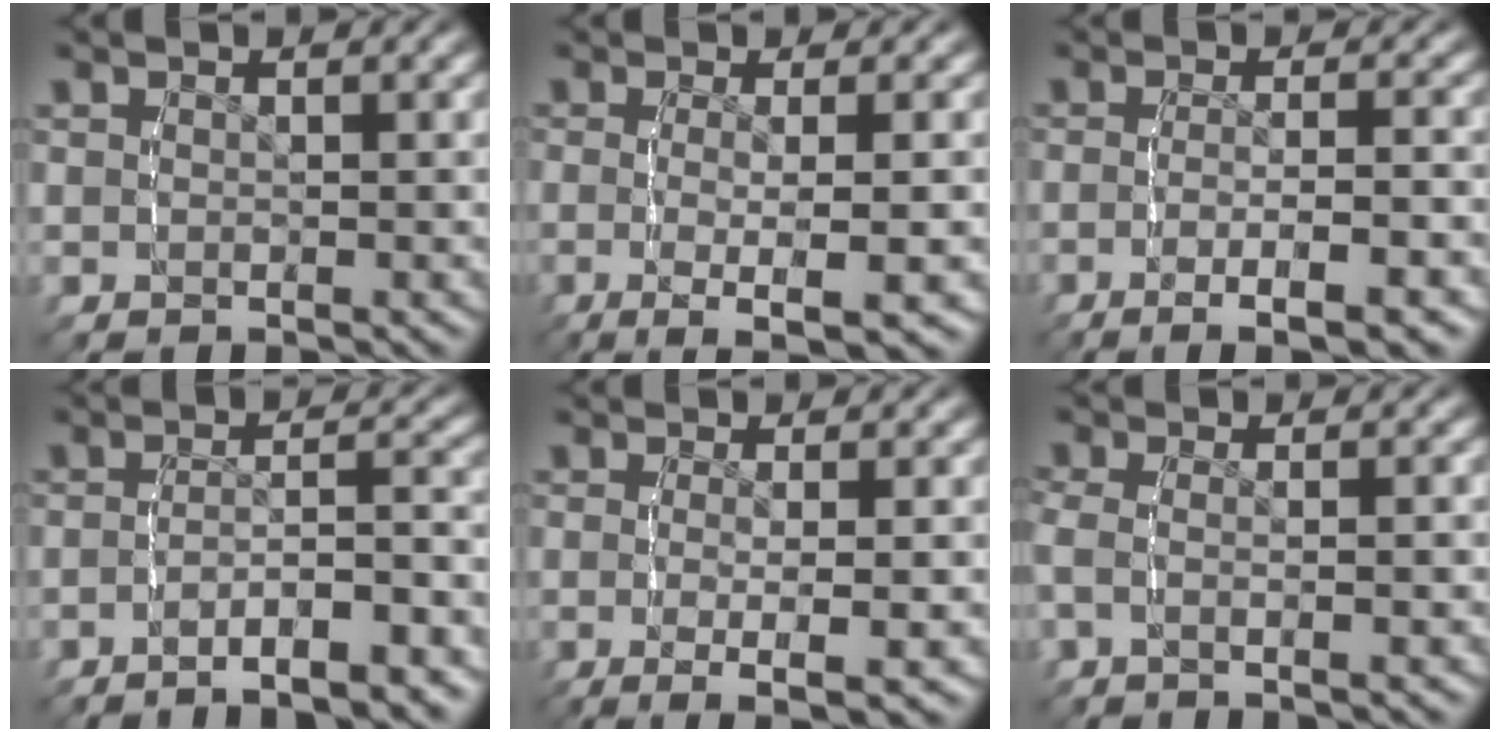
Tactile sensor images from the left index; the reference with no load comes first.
{"total": 5.9, "force": [-3.0, 1.2, 5.0], "torque": [-0.089, -0.027, -0.030]}
{"total": 5.6, "force": [-3.9, 0.9, 3.9], "torque": [-0.074, -0.016, -0.050]}
{"total": 7.2, "force": [-6.3, 1.2, 3.2], "torque": [-0.043, -0.015, -0.090]}
{"total": 4.6, "force": [-2.1, 0.7, 4.0], "torque": [-0.069, -0.019, -0.021]}
{"total": 2.3, "force": [-0.8, 0.7, 2.0], "torque": [-0.058, -0.008, -0.009]}